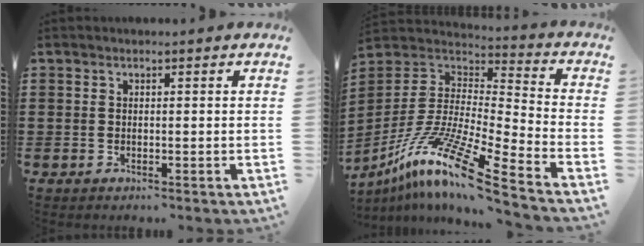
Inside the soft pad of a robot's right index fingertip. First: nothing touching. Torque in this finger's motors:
{"motor_torque": [1.03, 1.11, -0.04, 0.01]}